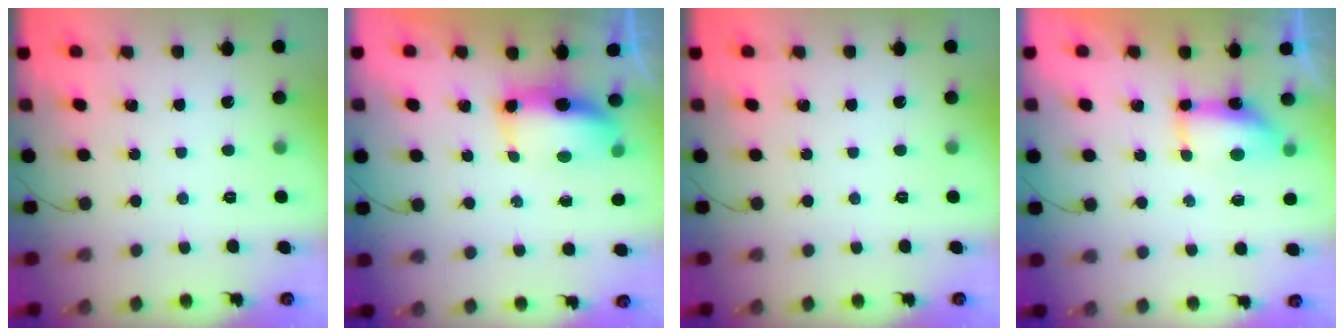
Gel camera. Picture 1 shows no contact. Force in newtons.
{"total": 14.3, "press": 9.5, "slide": 10.7}
{"total": 0.0}
{"total": 7.3, "press": 7.3, "slide": 0.6}